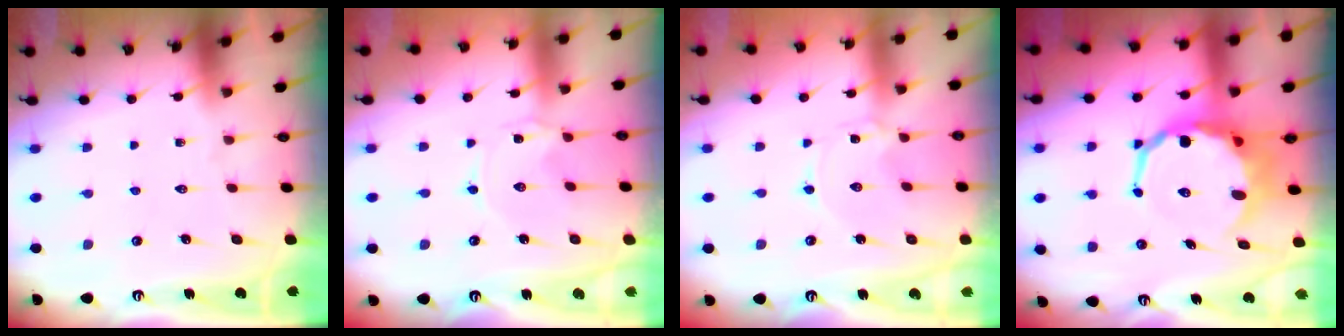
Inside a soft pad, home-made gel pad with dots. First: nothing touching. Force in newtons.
{"total": 0.0}
{"total": 0.0}
{"total": 10.6, "press": 10.4, "slide": 2.3}